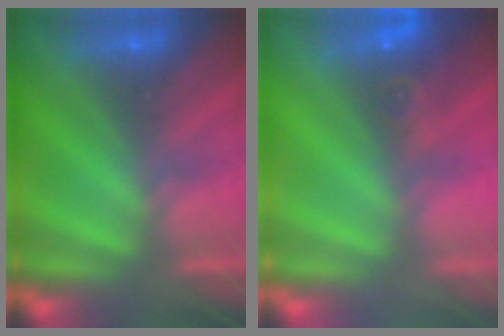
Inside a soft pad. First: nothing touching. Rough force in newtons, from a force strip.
{"total": 3.4}